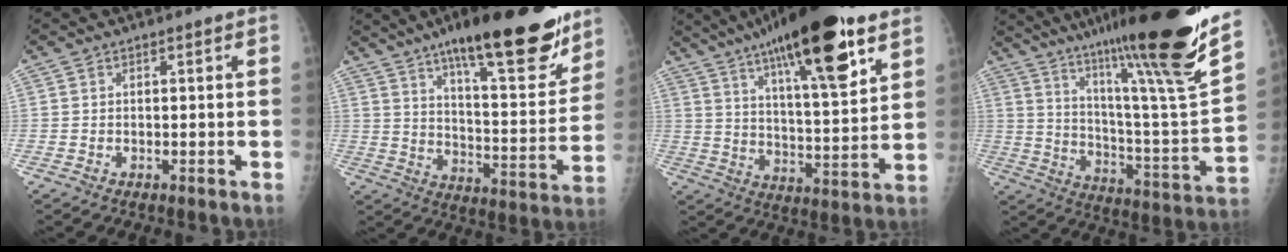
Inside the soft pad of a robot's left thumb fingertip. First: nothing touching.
{"total": 24.7, "force": [17.0, 6.0, 16.9], "torque": [-0.217, -0.073, 0.260]}
{"total": 24.3, "force": [13.9, 6.1, 19.0], "torque": [-0.298, -0.035, 0.223]}
{"total": 31.3, "force": [21.9, 2.2, 22.3], "torque": [-0.331, -0.110, 0.336]}